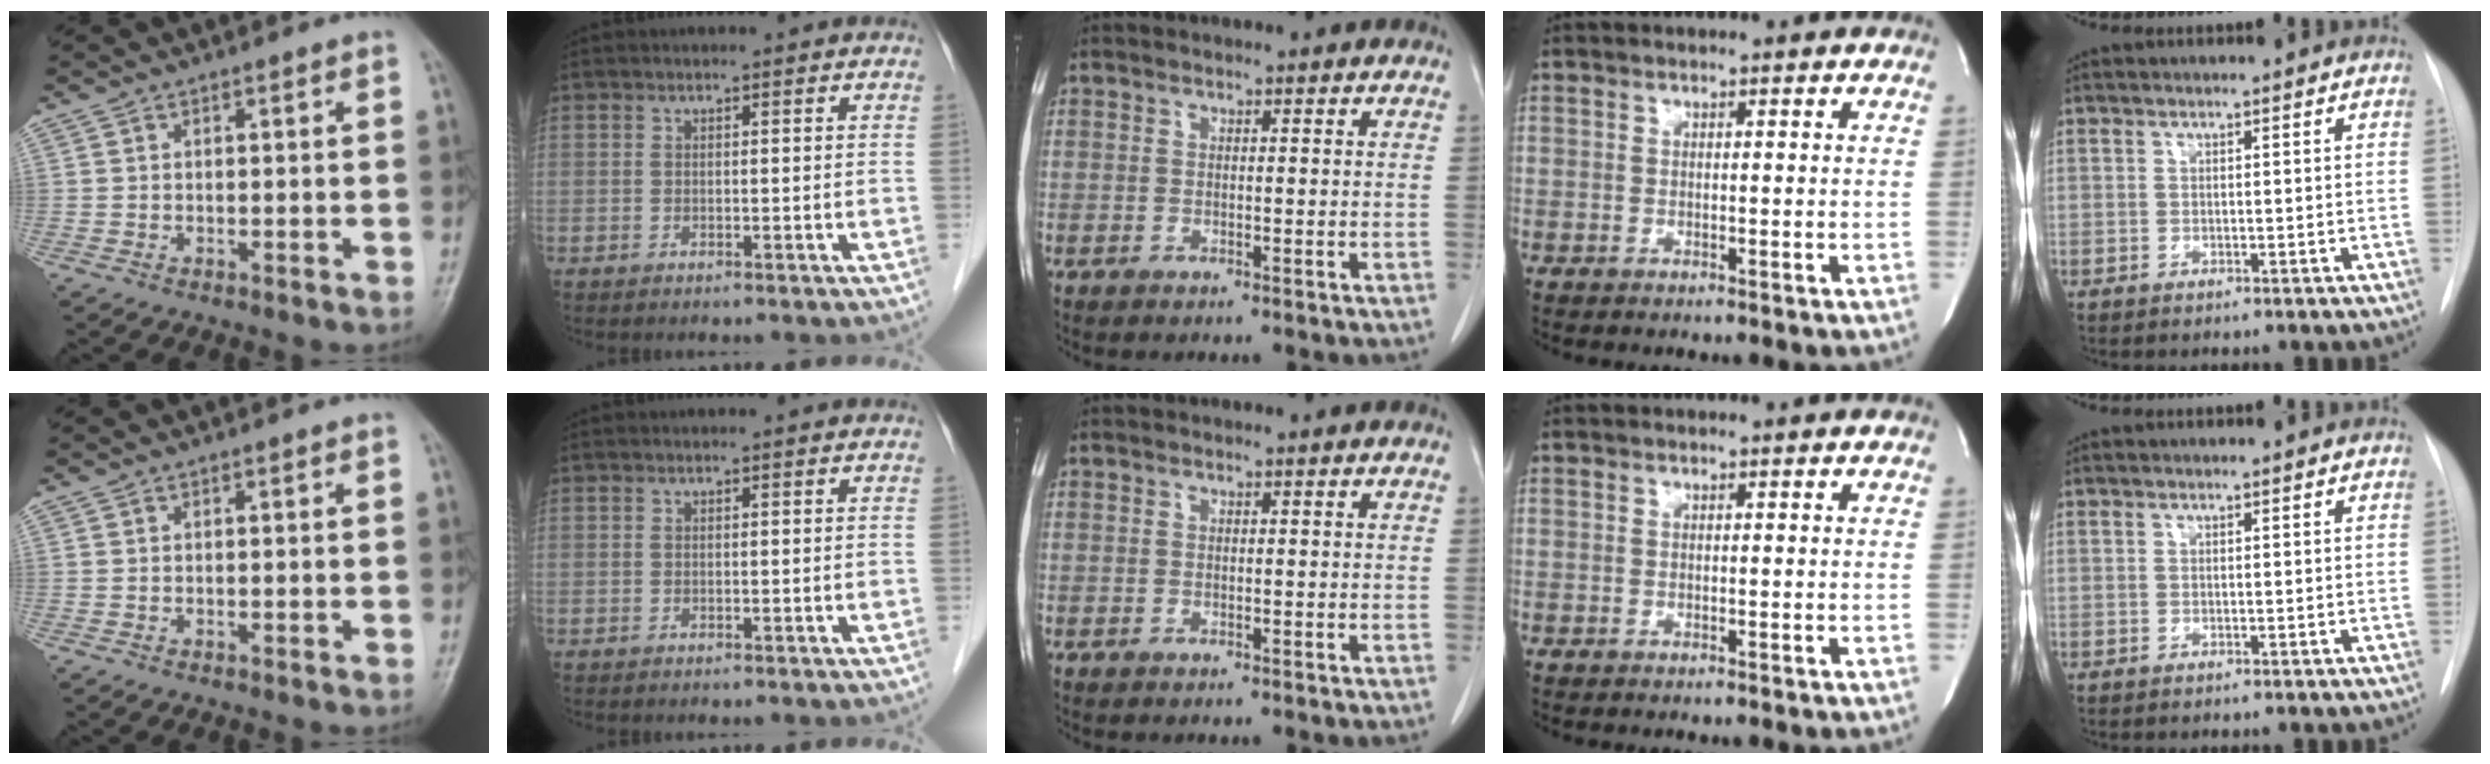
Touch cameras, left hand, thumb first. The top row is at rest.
{}